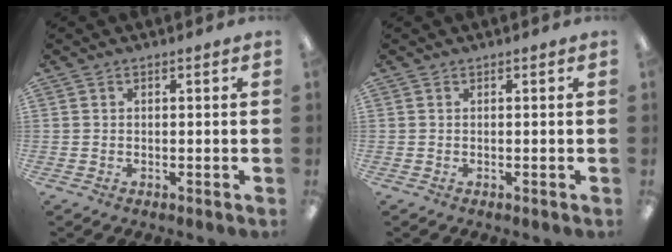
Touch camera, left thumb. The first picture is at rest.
{"total": 0.0}